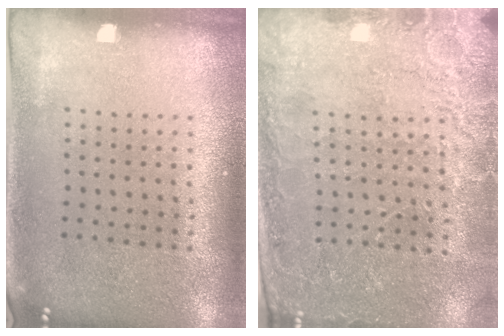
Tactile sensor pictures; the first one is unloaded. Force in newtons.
{"total": 2.8, "press": 2.7, "slide": 0.4}